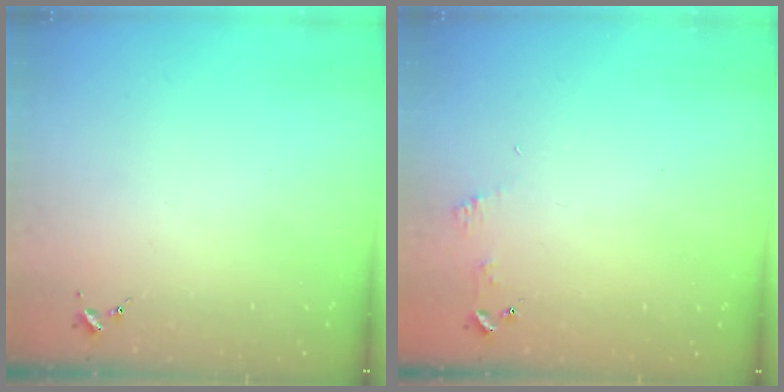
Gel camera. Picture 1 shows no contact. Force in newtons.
{"total": 3.8, "press": 3.8, "slide": 0.4}